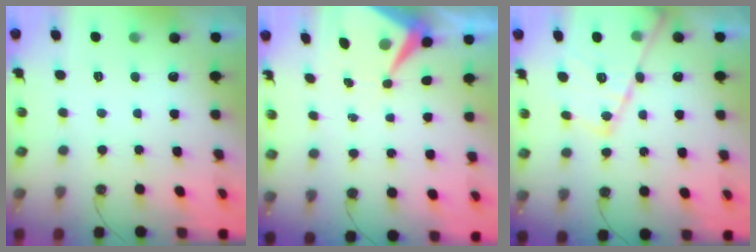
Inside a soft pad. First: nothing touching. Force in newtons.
{"total": 7.2, "press": 7.2, "slide": 0.6}
{"total": 16.9, "press": 16.9, "slide": 1.1}